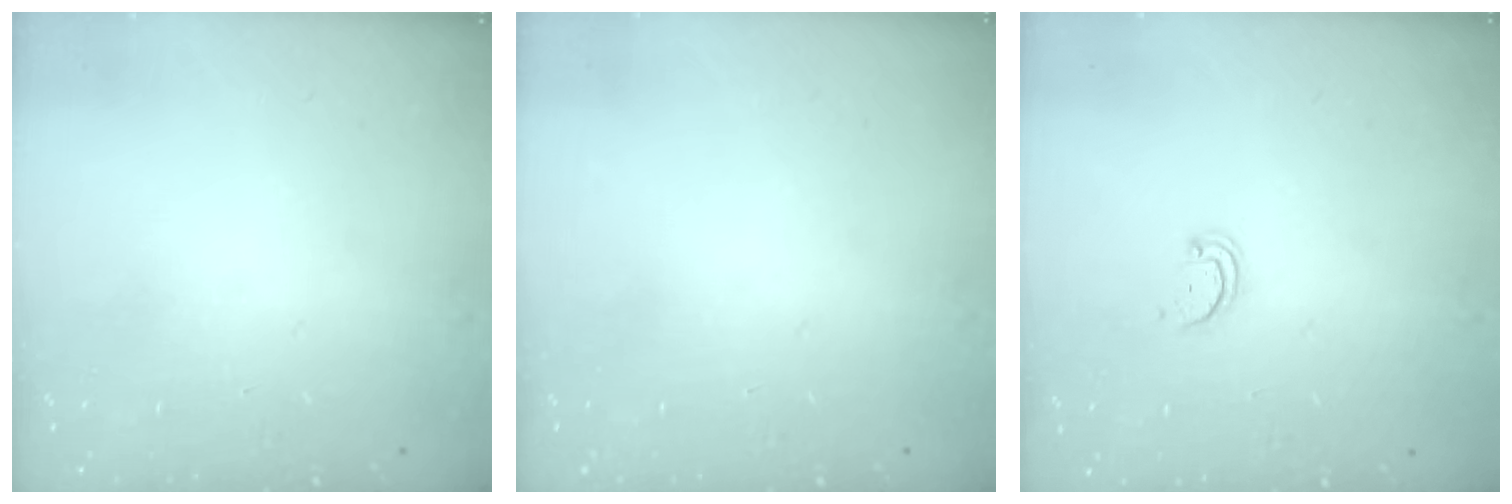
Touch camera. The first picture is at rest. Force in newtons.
{"total": 0.0}
{"total": 2.2, "press": 2.2, "slide": 0.4}